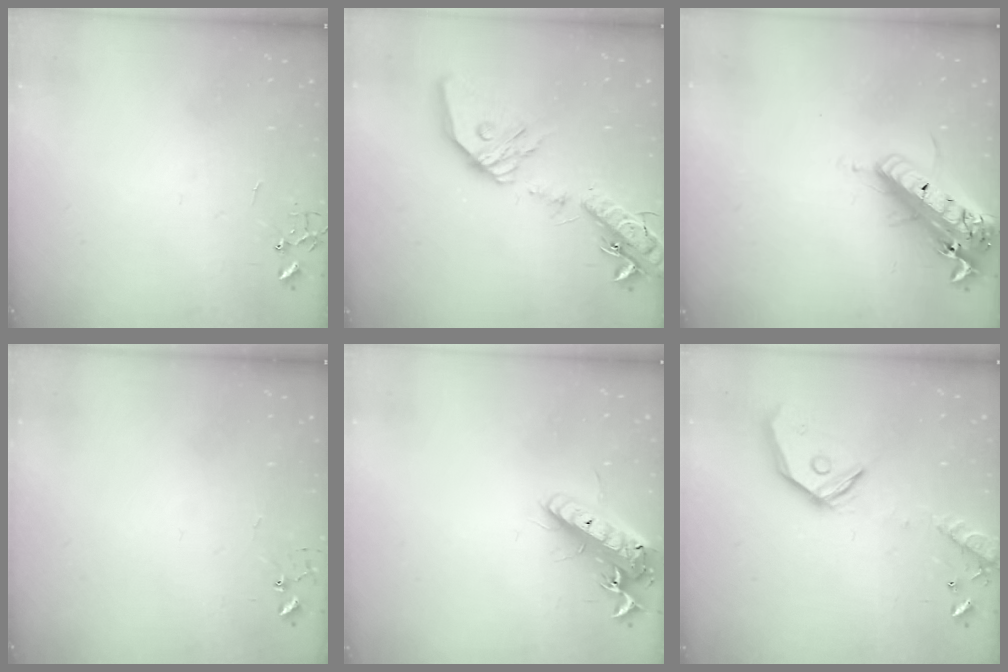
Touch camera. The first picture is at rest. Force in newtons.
{"total": 23.6, "press": 23.3, "slide": 3.8}
{"total": 21.3, "press": 20.9, "slide": 4.2}
{"total": 5.2, "press": 5.2, "slide": 0.4}
{"total": 16.1, "press": 15.8, "slide": 3.2}
{"total": 17.6, "press": 17.4, "slide": 2.7}